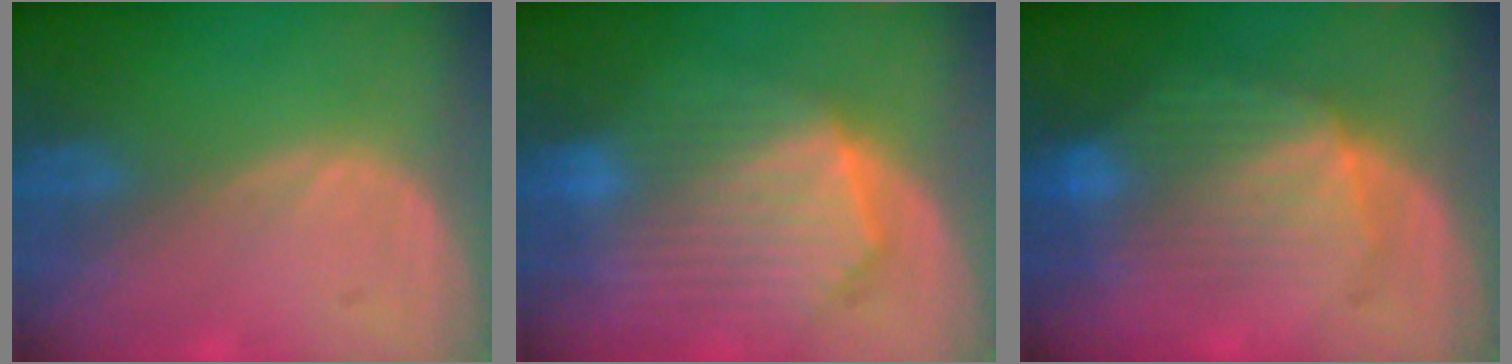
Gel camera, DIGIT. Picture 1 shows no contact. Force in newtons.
{"total": 10.2, "press": 8.9, "slide": 5.0}
{"total": 8.9, "press": 8.0, "slide": 3.8}